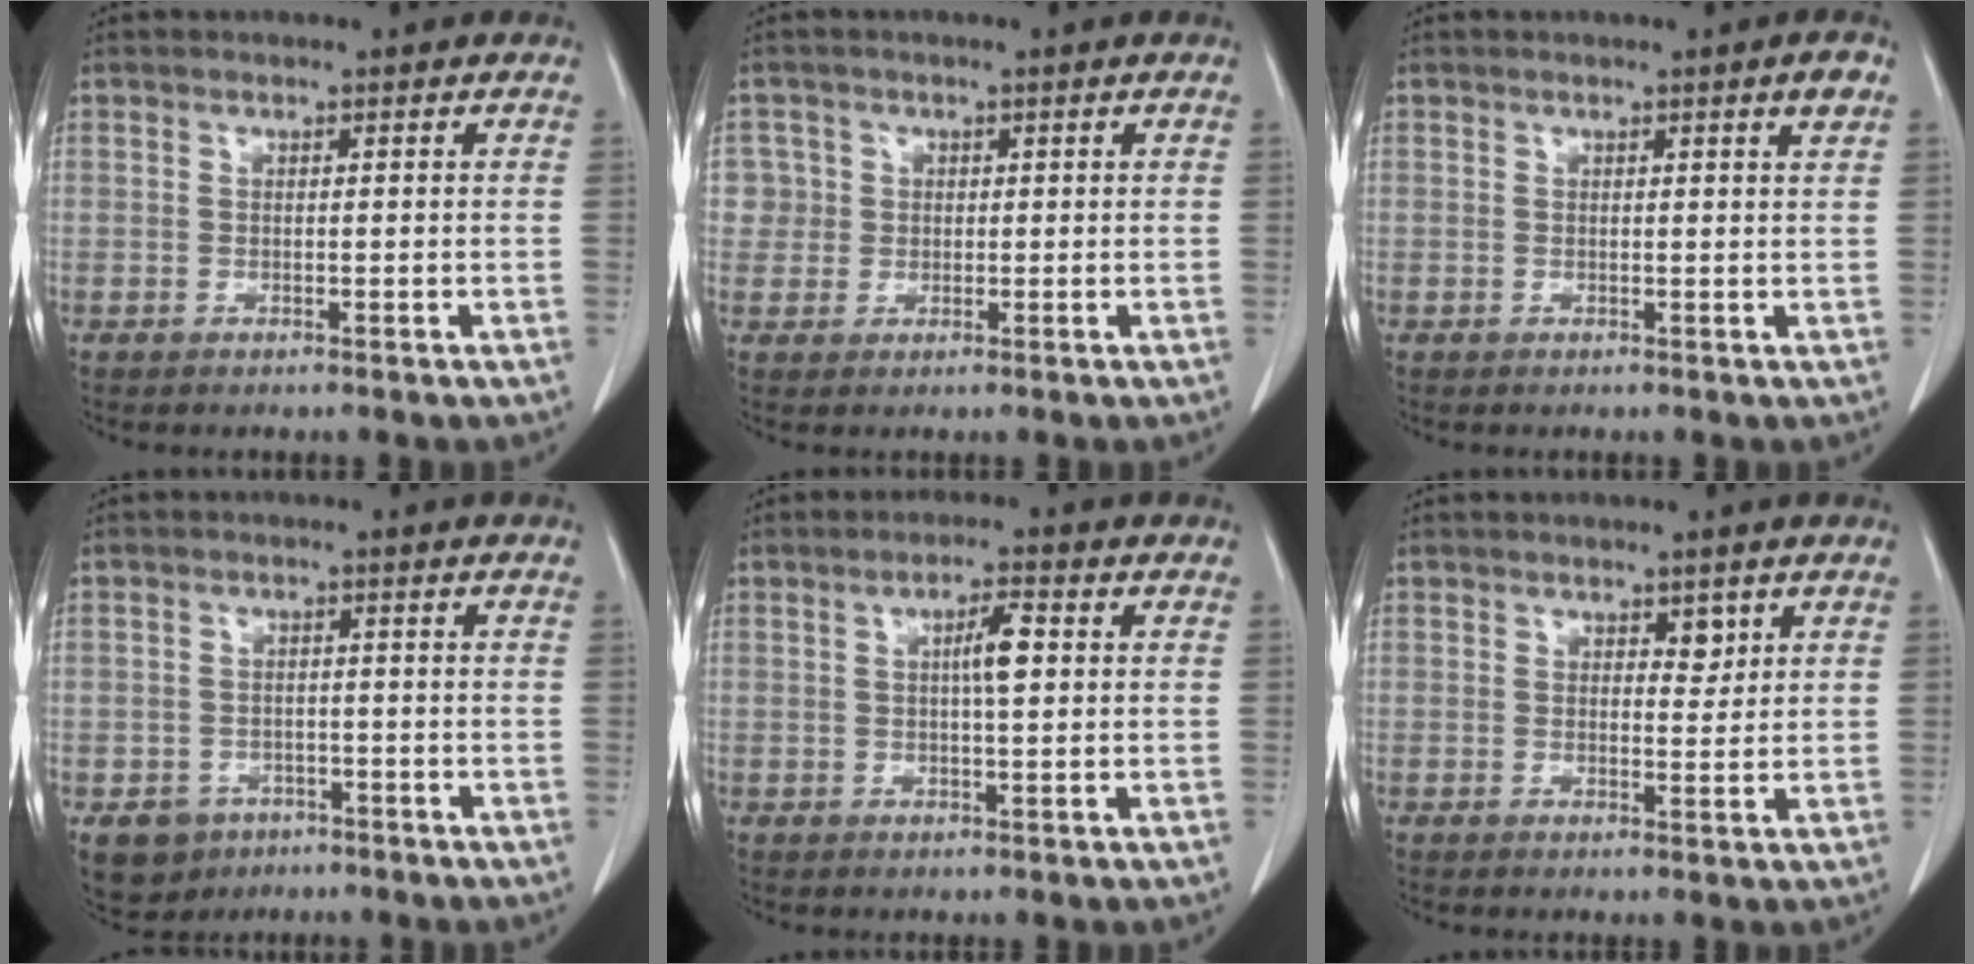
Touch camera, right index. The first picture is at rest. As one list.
[{"total": 3.2, "force": [0.6, 3.1, -0.3], "torque": [0.026, 0.007, 0.008]}, {"total": 1.8, "force": [0.9, -0.2, 1.5], "torque": [-0.019, -0.003, 0.011]}, {"total": 5.3, "force": [-3.0, 4.3, 1.1], "torque": [-0.020, 0.005, -0.037]}, {"total": 4.1, "force": [0.6, 0.6, 4.0], "torque": [-0.069, 0.005, 0.008]}, {"total": 2.1, "force": [1.2, 1.1, 1.4], "torque": [-0.016, -0.004, 0.019]}]